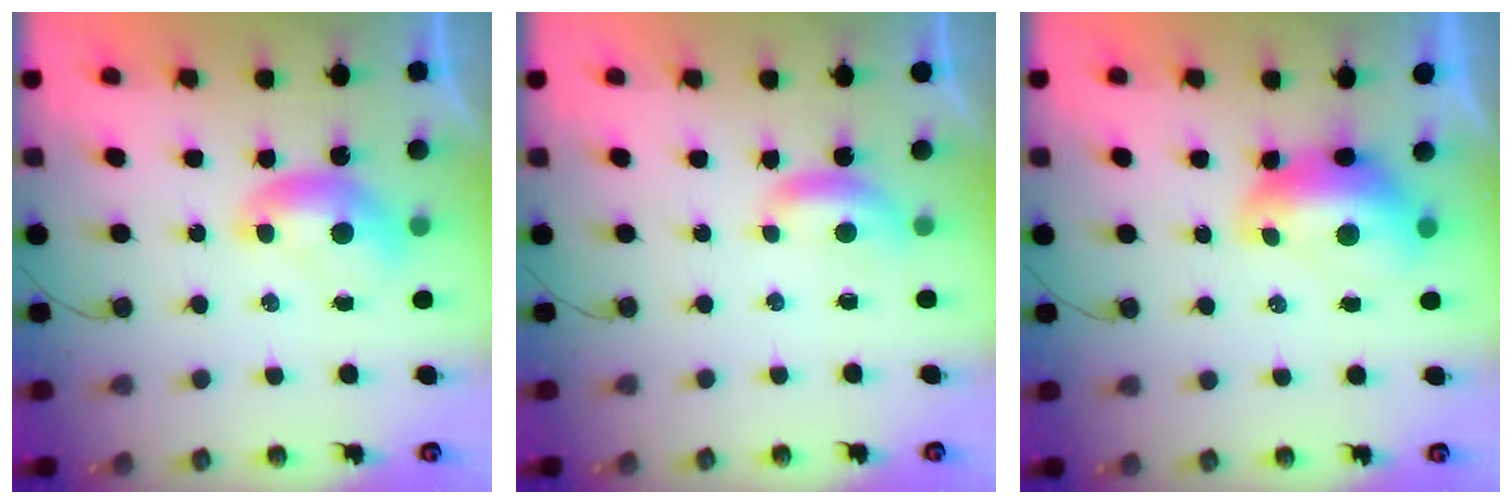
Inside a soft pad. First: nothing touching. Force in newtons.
{"total": 1.6, "press": 1.6, "slide": 0.3}
{"total": 2.8, "press": 2.7, "slide": 0.7}